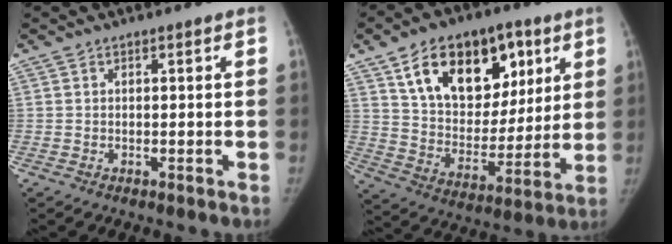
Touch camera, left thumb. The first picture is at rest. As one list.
[{"total": 21.9, "force": [10.3, 13.7, 13.5], "torque": [-0.165, -0.028, 0.176]}]